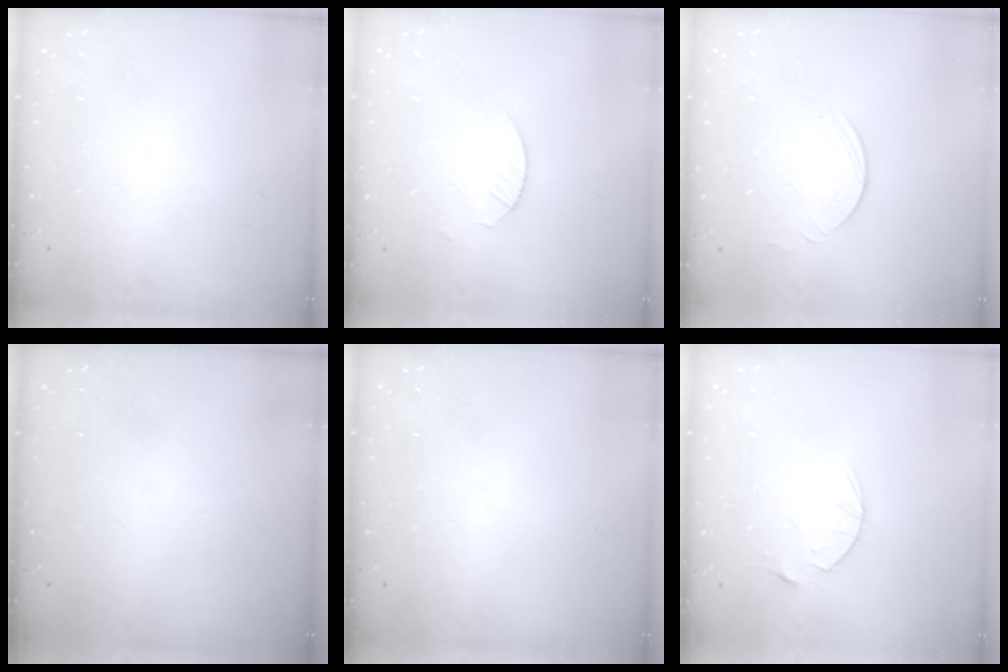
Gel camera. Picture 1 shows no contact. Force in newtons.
{"total": 1.8, "press": 1.8, "slide": 0.2}
{"total": 3.9, "press": 3.9, "slide": 0.3}
{"total": 0.0}
{"total": 0.0}
{"total": 4.5, "press": 4.5, "slide": 0.3}